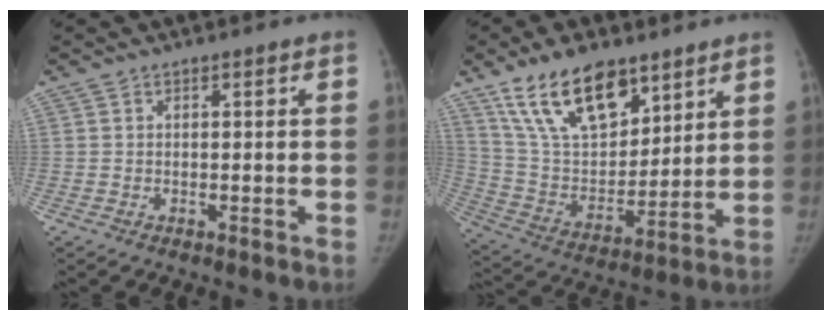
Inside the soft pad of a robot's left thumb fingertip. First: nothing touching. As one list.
[{"total": 19.3, "force": [12.5, 9.6, 11.1], "torque": [-0.151, -0.055, 0.238]}]